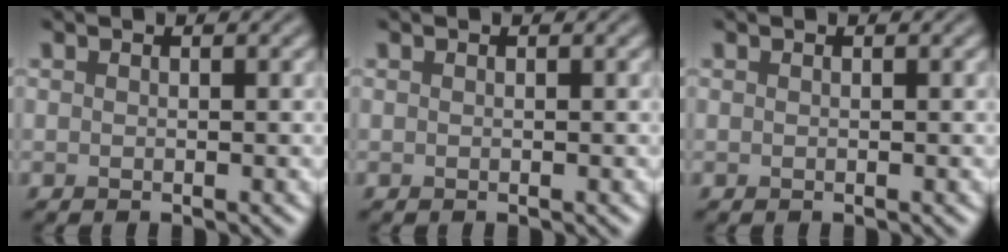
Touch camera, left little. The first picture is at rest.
{"total": 0.0}
{"total": 0.0}